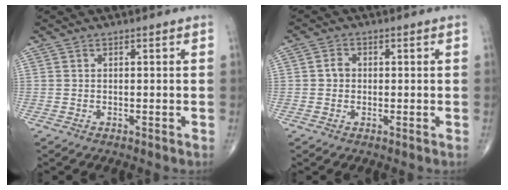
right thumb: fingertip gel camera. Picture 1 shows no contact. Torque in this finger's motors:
{"motor_torque": [-0.14, -0.22, -0.01, 0.02, 0.05]}